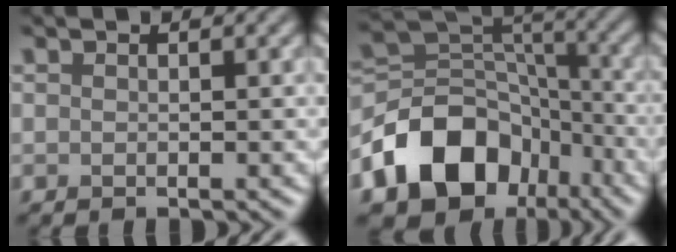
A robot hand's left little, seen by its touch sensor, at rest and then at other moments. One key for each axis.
{"total": 11.3, "fx": -5.7, "fy": 8.1, "fz": 5.4, "tx": -0.093, "ty": 0.004, "tz": -0.108}